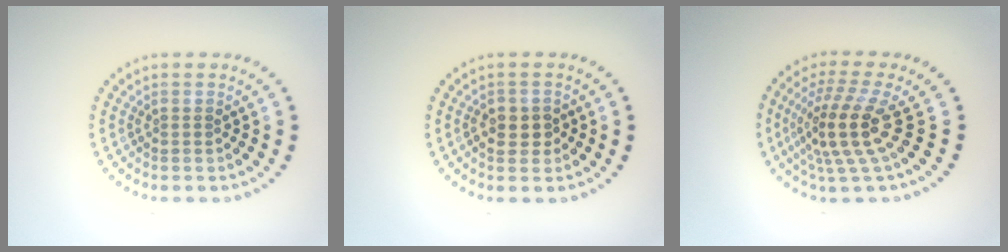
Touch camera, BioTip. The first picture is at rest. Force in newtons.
{"total": 2.3, "press": 2.3, "slide": 0.6}
{"total": 4.7, "press": 3.4, "slide": 3.2}